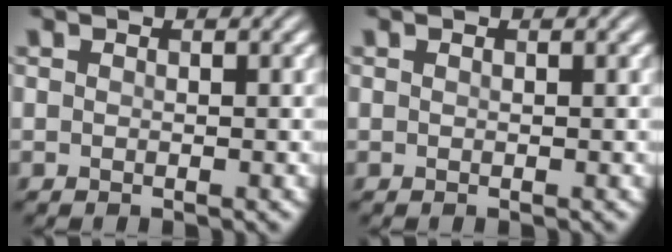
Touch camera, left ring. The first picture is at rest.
{"total": 0.0}